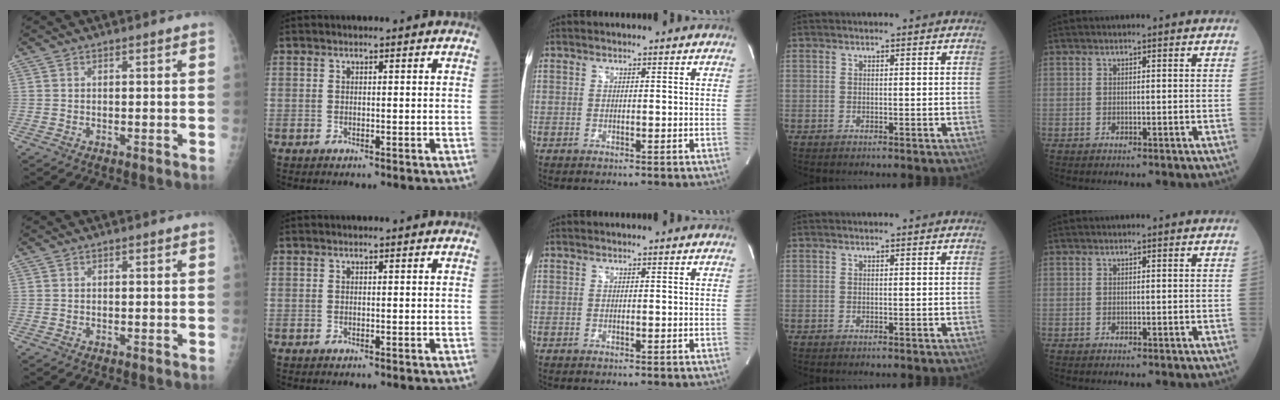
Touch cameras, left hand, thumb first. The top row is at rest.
{}